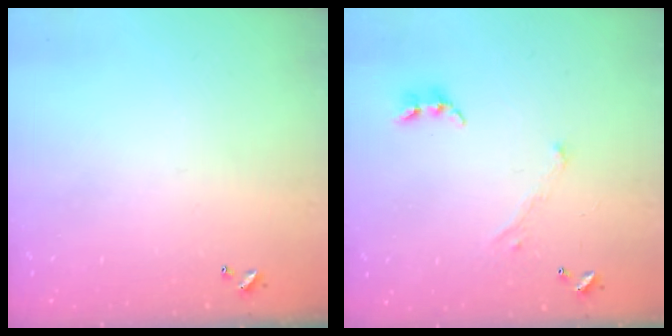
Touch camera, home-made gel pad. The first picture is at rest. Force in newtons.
{"total": 1.7, "press": 1.6, "slide": 0.5}